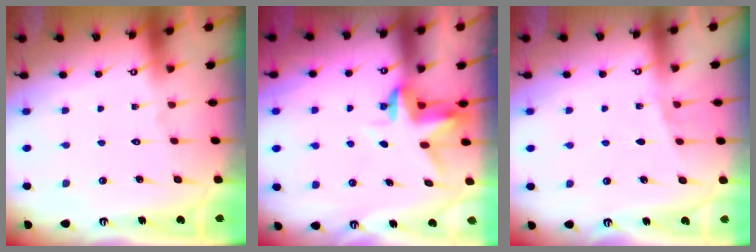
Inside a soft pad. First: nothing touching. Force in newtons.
{"total": 3.6, "press": 3.6, "slide": 0.2}
{"total": 3.6, "press": 3.3, "slide": 1.4}